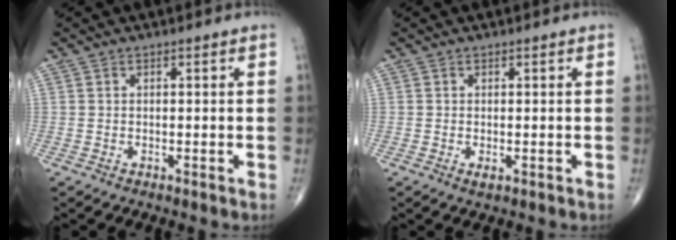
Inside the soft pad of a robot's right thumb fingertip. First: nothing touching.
{"total": 1.1, "force": [-0.3, 0.5, 0.9], "torque": [-0.017, -0.003, -0.004]}